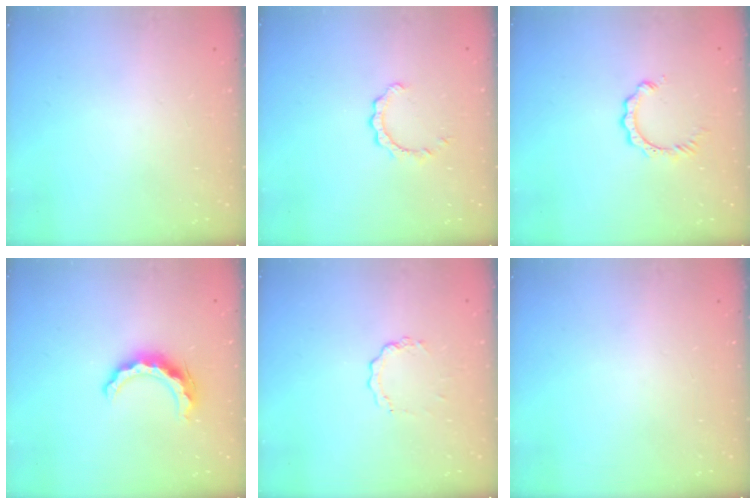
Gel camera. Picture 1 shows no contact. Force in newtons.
{"total": 2.6, "press": 2.6, "slide": 0.2}
{"total": 3.0, "press": 2.9, "slide": 0.3}
{"total": 10.1, "press": 10.1, "slide": 0.6}
{"total": 3.6, "press": 3.5, "slide": 0.3}
{"total": 0.0}